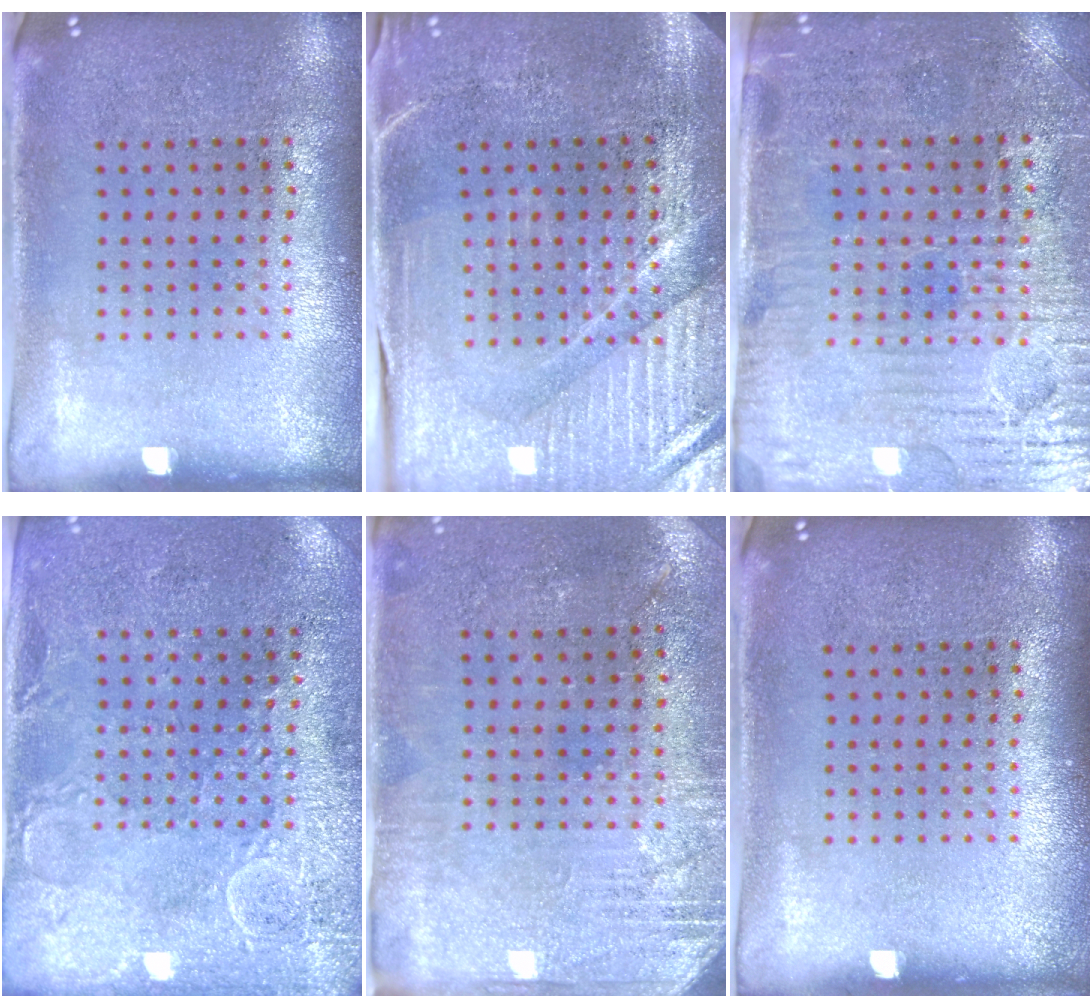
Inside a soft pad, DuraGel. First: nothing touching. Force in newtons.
{"total": 4.0, "press": 3.9, "slide": 0.9}
{"total": 3.8, "press": 3.5, "slide": 1.4}
{"total": 2.9, "press": 2.6, "slide": 1.2}
{"total": 2.8, "press": 2.5, "slide": 1.3}
{"total": 0.0}